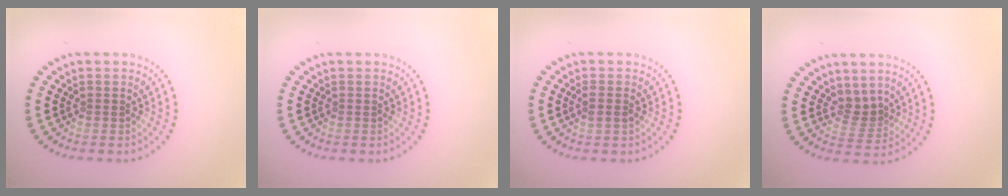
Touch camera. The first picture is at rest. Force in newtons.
{"total": 0.0}
{"total": 1.2, "press": 1.1, "slide": 0.4}
{"total": 2.1, "press": 1.5, "slide": 1.5}